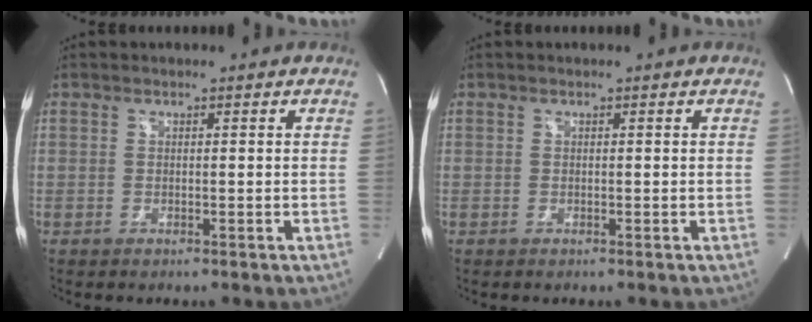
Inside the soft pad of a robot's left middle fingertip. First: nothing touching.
{"total": 0.0}